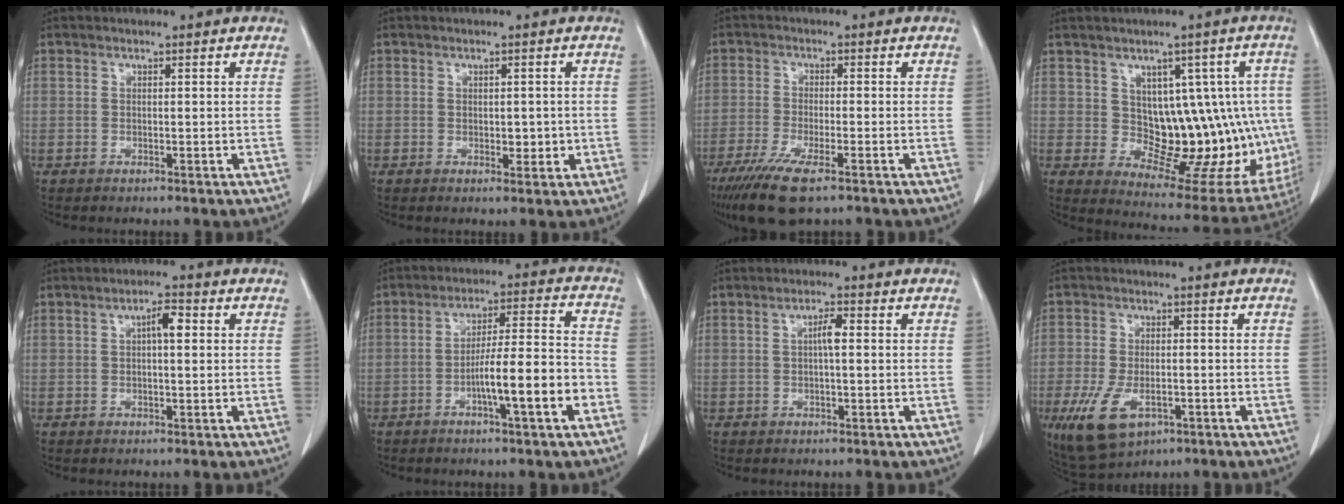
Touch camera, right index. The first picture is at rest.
{"total": 2.2, "force": [-0.1, 1.4, 1.7], "torque": [-0.017, 0.000, 0.006]}
{"total": 9.3, "force": [-6.3, 1.6, 6.7], "torque": [-0.120, -0.024, -0.102]}
{"total": 13.9, "force": [0.8, 8.1, 11.2], "torque": [-0.115, 0.022, 0.036]}
{"total": 3.1, "force": [0.6, 0.8, 3.0], "torque": [-0.049, 0.009, 0.007]}
{"total": 10.6, "force": [-4.1, 0.4, 9.8], "torque": [-0.159, 0.016, -0.063]}
{"total": 2.3, "force": [0.1, 0.3, 2.3], "torque": [-0.042, 0.004, 0.002]}
{"total": 9.1, "force": [-4.2, 4.9, 6.4], "torque": [-0.127, -0.007, -0.062]}